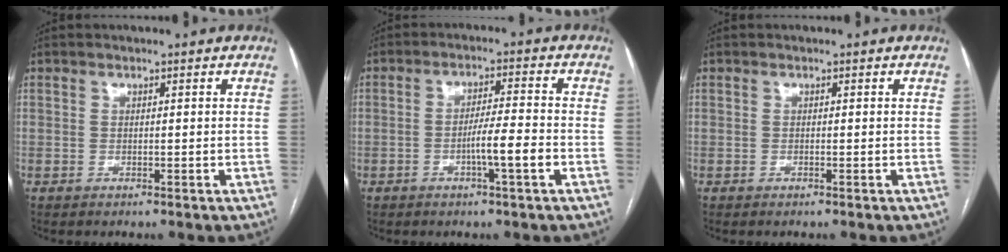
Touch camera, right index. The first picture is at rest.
{"total": 5.4, "force": [-2.0, -0.1, 5.0], "torque": [-0.088, 0.000, -0.034]}
{"total": 0.0}